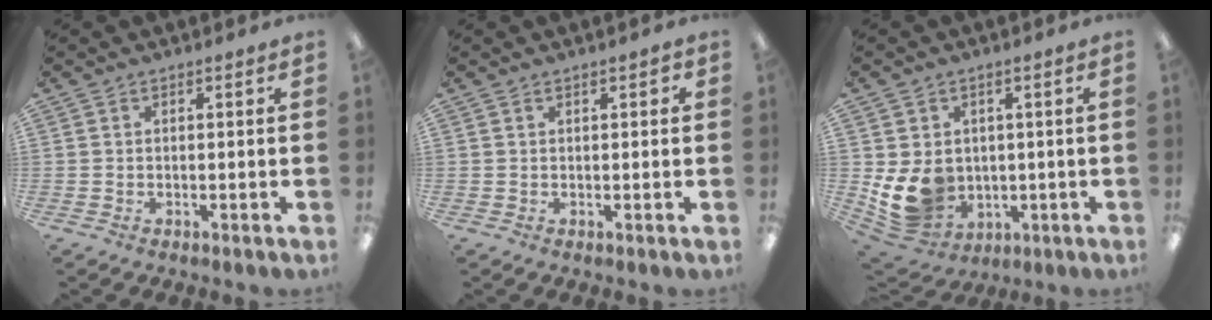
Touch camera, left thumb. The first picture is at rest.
{"total": 0.9, "force": [0.5, 0.5, 0.6], "torque": [-0.011, 0.003, 0.008]}
{"total": 10.8, "force": [-0.1, 9.3, 5.5], "torque": [-0.114, -0.015, 0.008]}